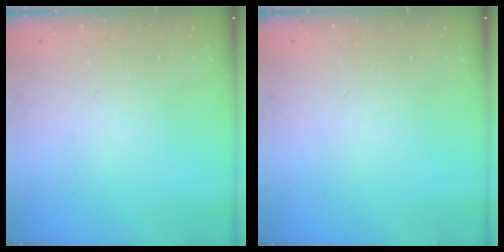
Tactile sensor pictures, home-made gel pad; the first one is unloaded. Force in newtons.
{"total": 0.0}